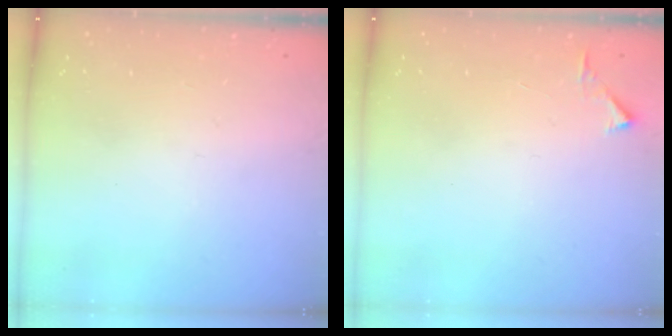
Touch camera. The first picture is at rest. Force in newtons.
{"total": 2.8, "press": 2.8, "slide": 0.3}